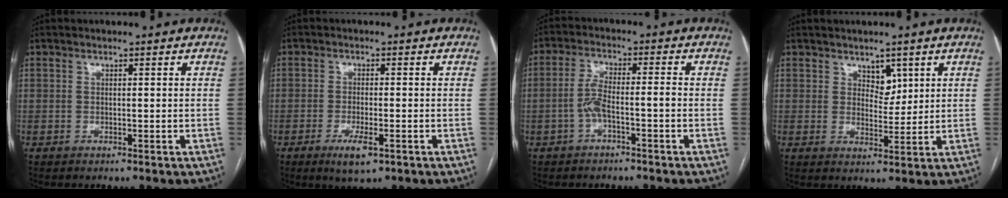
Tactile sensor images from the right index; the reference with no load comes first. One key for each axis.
{"total": 4.6, "fx": -2.3, "fy": 1.1, "fz": 3.8, "tx": -0.072, "ty": -0.007, "tz": -0.036}
{"total": 4.7, "fx": -1.8, "fy": 0.7, "fz": 4.2, "tx": -0.088, "ty": 0.021, "tz": -0.032}
{"total": 3.4, "fx": 1.9, "fy": 2.0, "fz": 1.9, "tx": -0.027, "ty": -0.001, "tz": 0.037}